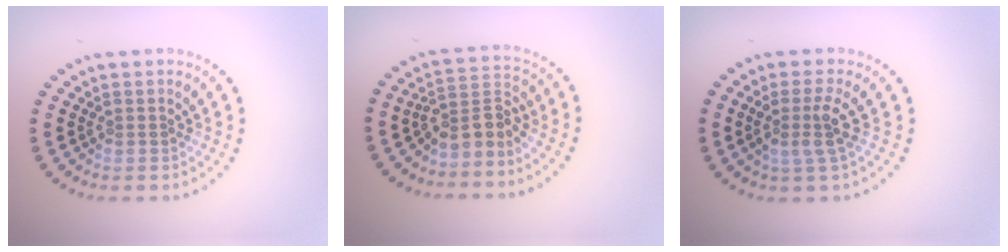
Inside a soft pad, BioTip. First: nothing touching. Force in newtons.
{"total": 3.2, "press": 2.2, "slide": 2.3}
{"total": 2.7, "press": 2.0, "slide": 1.9}